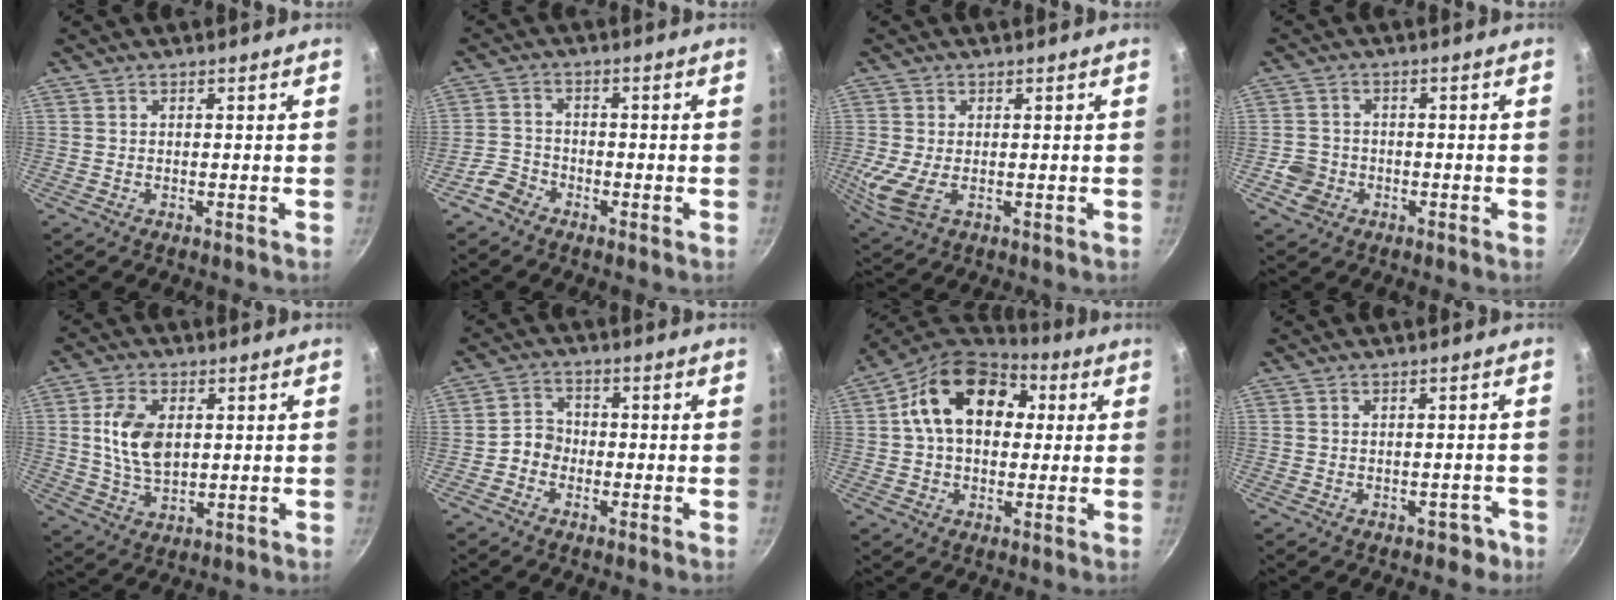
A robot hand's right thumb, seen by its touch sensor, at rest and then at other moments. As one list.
[{"total": 4.0, "force": [-2.8, 2.7, 1.1], "torque": [-0.013, 0.031, -0.057]}, {"total": 7.1, "force": [-0.7, 4.1, 5.7], "torque": [-0.119, -0.015, -0.007]}, {"total": 4.6, "force": [-1.8, 4.0, 1.3], "torque": [-0.014, 0.021, -0.031]}, {"total": 9.9, "force": [1.6, 6.2, 7.5], "torque": [-0.129, -0.008, 0.031]}, {"total": 3.9, "force": [-1.5, 3.3, 1.4], "torque": [0.000, 0.023, -0.034]}, {"total": 17.4, "force": [3.6, 12.3, 11.8], "torque": [-0.164, 0.026, 0.039]}, {"total": 2.6, "force": [-1.4, 1.9, 1.1], "torque": [0.010, 0.031, 0.004]}]